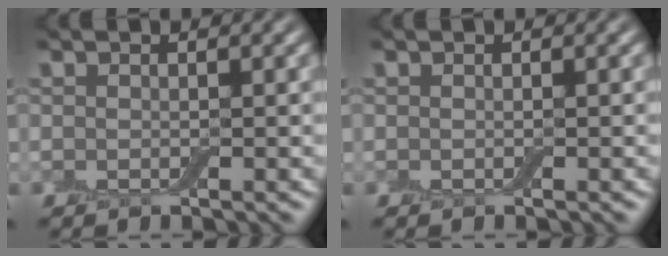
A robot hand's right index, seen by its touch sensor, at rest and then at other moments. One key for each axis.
{"total": 0.0}